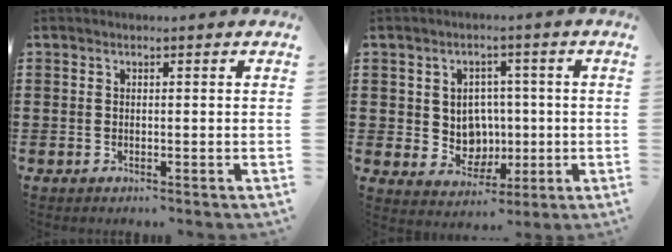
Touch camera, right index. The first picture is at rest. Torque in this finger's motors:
{"motor_torque": [2.10, 0.04, 0.03, -0.07]}